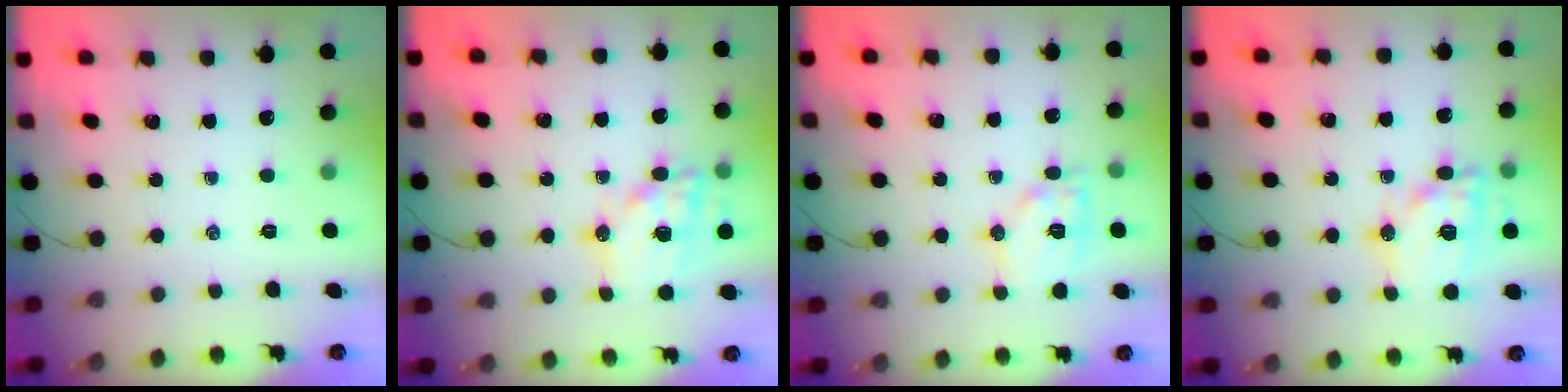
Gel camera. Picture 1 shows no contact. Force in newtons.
{"total": 16.3, "press": 15.9, "slide": 3.7}
{"total": 11.3, "press": 11.3, "slide": 0.3}
{"total": 15.3, "press": 15.2, "slide": 2.1}